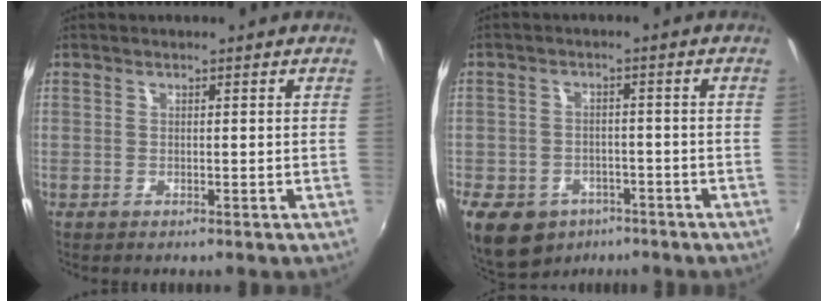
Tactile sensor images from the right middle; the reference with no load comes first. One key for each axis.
{"total": 13.6, "fx": -7.9, "fy": 9.4, "fz": 5.7, "tx": -0.162, "ty": -0.012, "tz": -0.114}